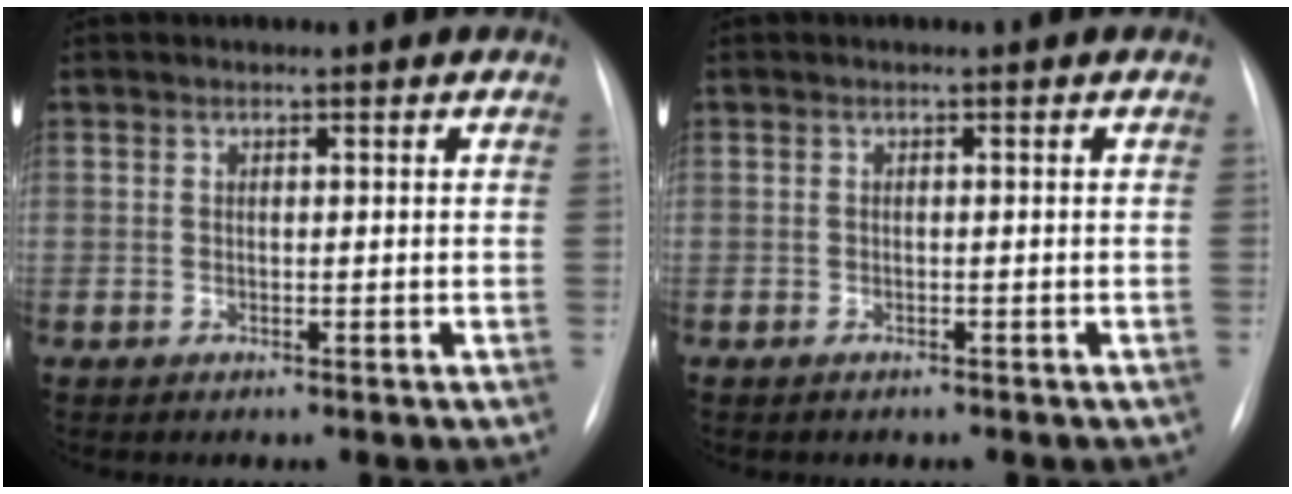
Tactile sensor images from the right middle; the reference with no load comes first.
{"total": 1.4, "force": [-1.1, 0.6, 0.5], "torque": [-0.017, -0.003, -0.008]}